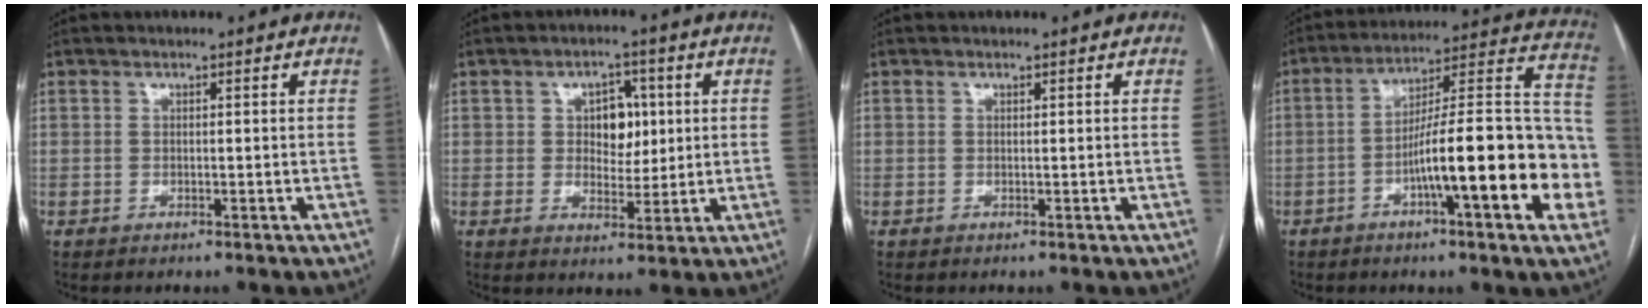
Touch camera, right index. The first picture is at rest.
{"total": 5.8, "force": [1.2, 3.8, 4.2], "torque": [-0.055, 0.012, 0.025]}
{"total": 0.0}
{"total": 21.1, "force": [-6.0, 2.5, 20.0], "torque": [-0.229, 0.027, -0.086]}